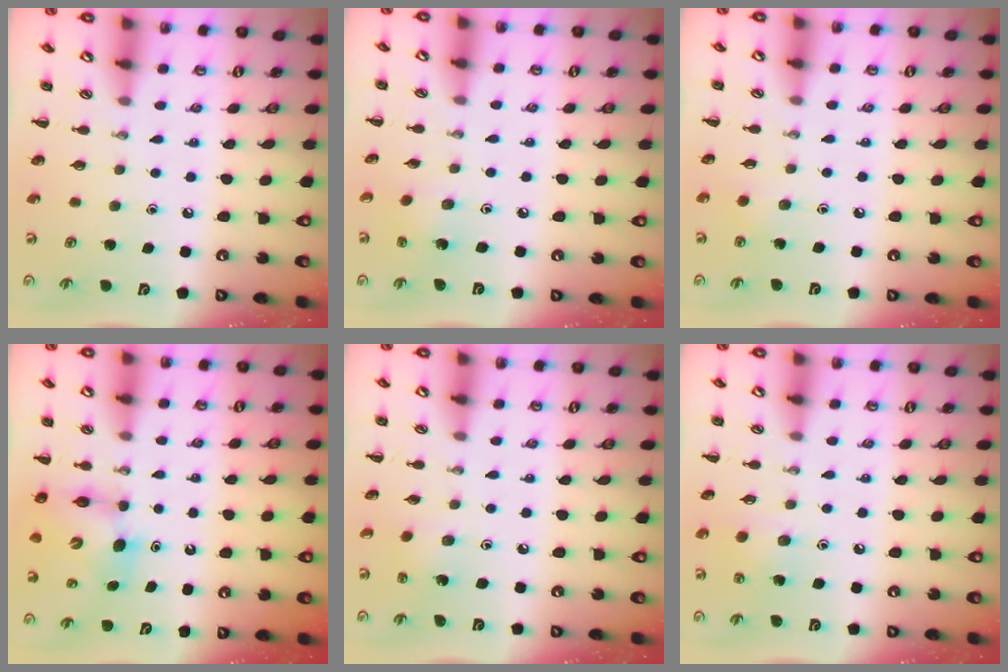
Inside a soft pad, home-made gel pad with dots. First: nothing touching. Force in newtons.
{"total": 1.6, "press": 1.5, "slide": 0.6}
{"total": 1.8, "press": 1.7, "slide": 0.6}
{"total": 7.1, "press": 6.9, "slide": 1.7}
{"total": 2.1, "press": 2.0, "slide": 0.8}
{"total": 5.3, "press": 5.2, "slide": 1.2}